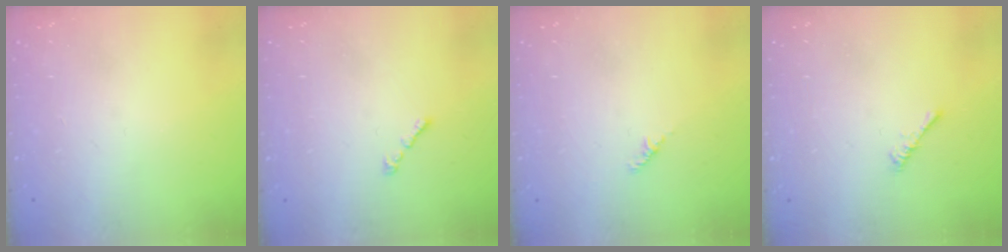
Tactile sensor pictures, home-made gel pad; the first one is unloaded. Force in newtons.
{"total": 1.0, "press": 0.9, "slide": 0.5}
{"total": 1.8, "press": 1.7, "slide": 0.6}
{"total": 0.0}